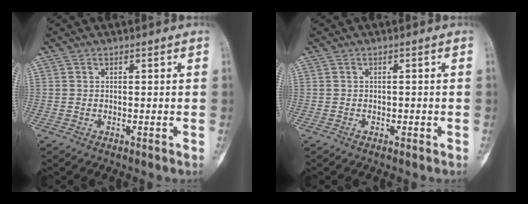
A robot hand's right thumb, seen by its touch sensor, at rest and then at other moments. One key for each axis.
{"total": 0.5, "fx": -0.3, "fy": 0.4, "fz": 0.2, "tx": -0.003, "ty": 0.001, "tz": -0.005}